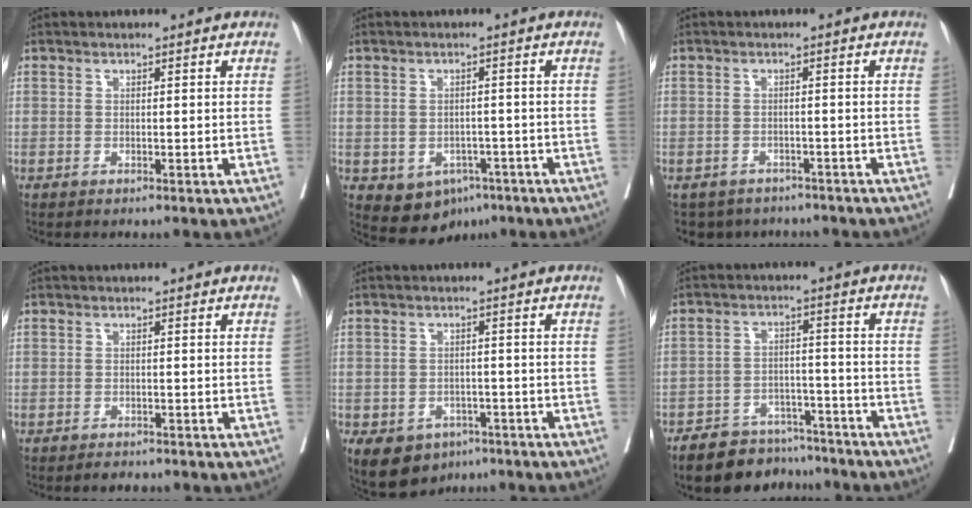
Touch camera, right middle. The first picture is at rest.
{"total": 6.5, "force": [-3.2, 4.8, 3.0], "torque": [-0.039, 0.007, -0.035]}
{"total": 6.8, "force": [-5.9, 3.3, 0.7], "torque": [-0.008, 0.005, -0.073]}
{"total": 1.4, "force": [-1.2, 0.6, 0.4], "torque": [-0.011, -0.003, -0.016]}
{"total": 9.1, "force": [-5.1, 6.7, 3.5], "torque": [-0.079, 0.001, -0.068]}
{"total": 10.1, "force": [-8.8, 4.5, 2.1], "torque": [-0.020, 0.014, -0.136]}